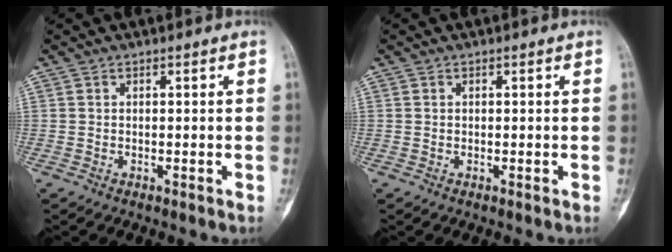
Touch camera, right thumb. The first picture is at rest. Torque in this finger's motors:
{"motor_torque": [-0.40, -0.07, 0.00, -0.11, 0.04]}